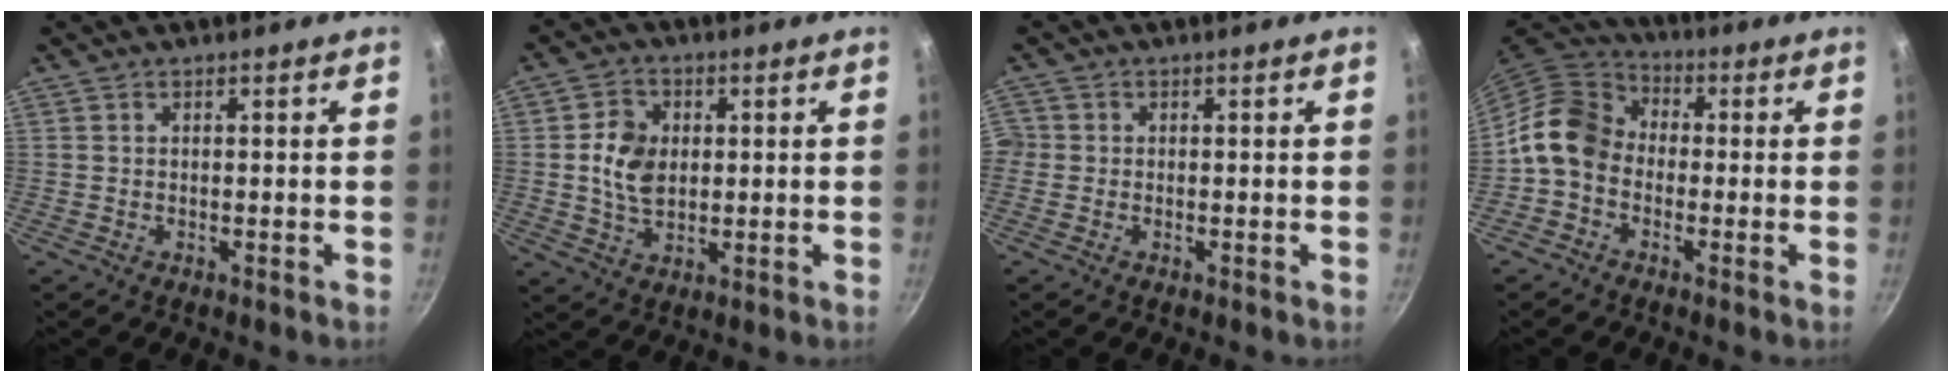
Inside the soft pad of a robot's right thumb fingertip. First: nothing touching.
{"total": 7.9, "force": [0.7, 5.9, 5.3], "torque": [-0.078, 0.002, 0.012]}
{"total": 1.7, "force": [-0.4, 1.7, 0.3], "torque": [-0.002, 0.003, -0.013]}
{"total": 10.0, "force": [-1.5, 8.1, 5.7], "torque": [-0.078, 0.034, -0.054]}